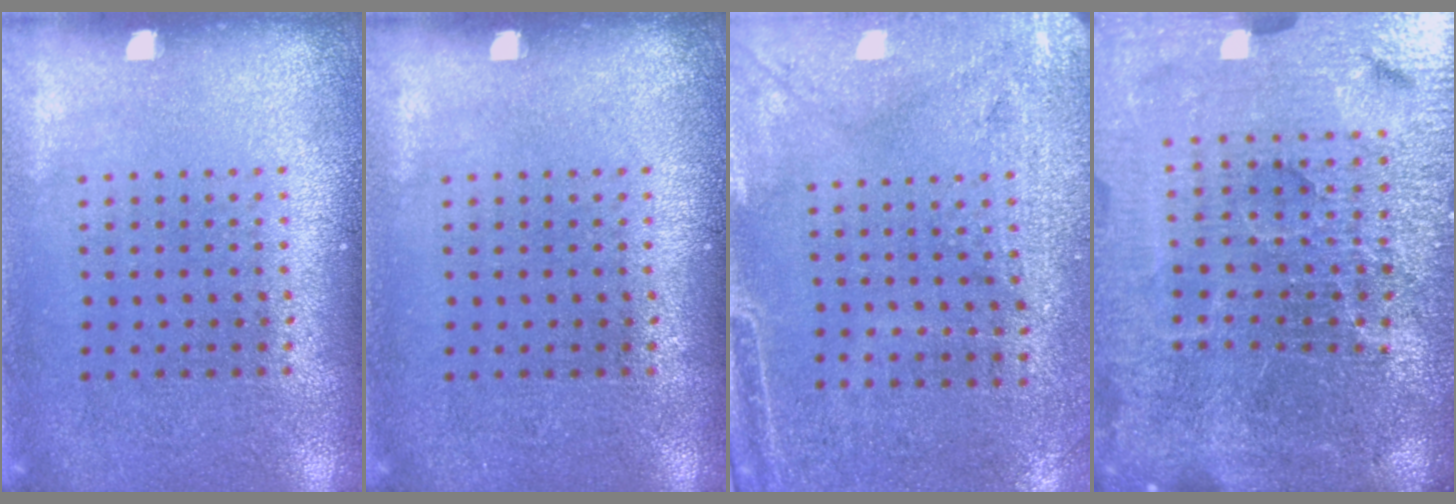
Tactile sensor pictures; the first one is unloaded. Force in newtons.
{"total": 0.0}
{"total": 2.9, "press": 2.5, "slide": 1.6}
{"total": 6.6, "press": 5.8, "slide": 3.1}